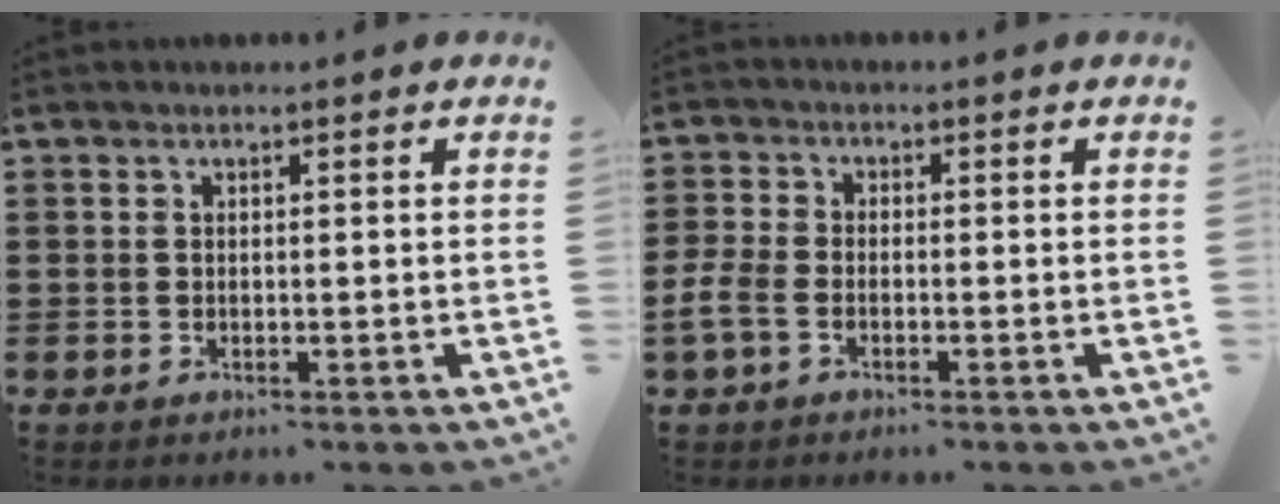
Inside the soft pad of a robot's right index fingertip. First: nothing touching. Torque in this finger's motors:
{"motor_torque": [1.07, 1.06, 0.39, 0.08]}